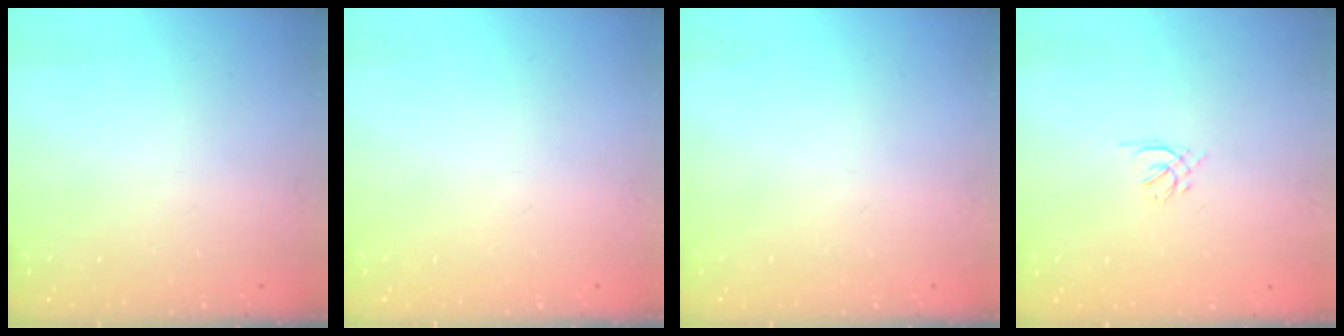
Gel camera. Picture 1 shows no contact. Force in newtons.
{"total": 0.0}
{"total": 0.0}
{"total": 1.6, "press": 1.5, "slide": 0.5}